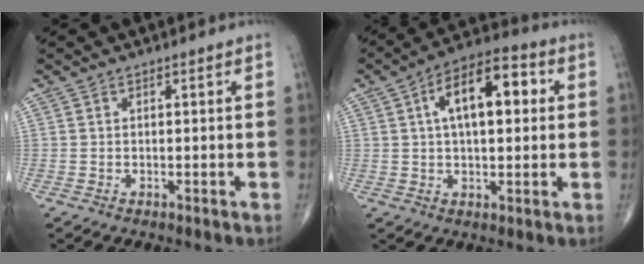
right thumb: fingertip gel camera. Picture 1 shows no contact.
{"total": 13.1, "force": [2.9, 6.3, 11.1], "torque": [-0.166, 0.024, 0.038]}